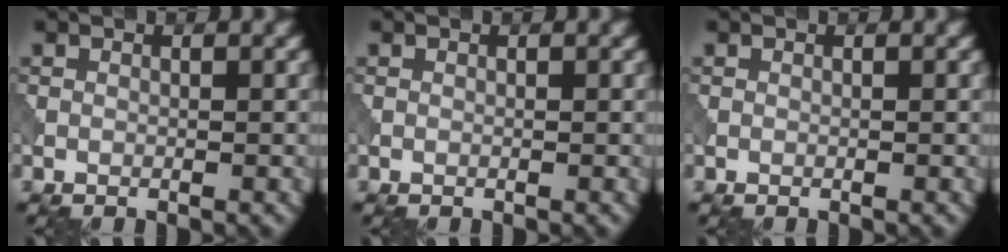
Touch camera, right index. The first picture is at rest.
{"total": 0.0}
{"total": 0.0}